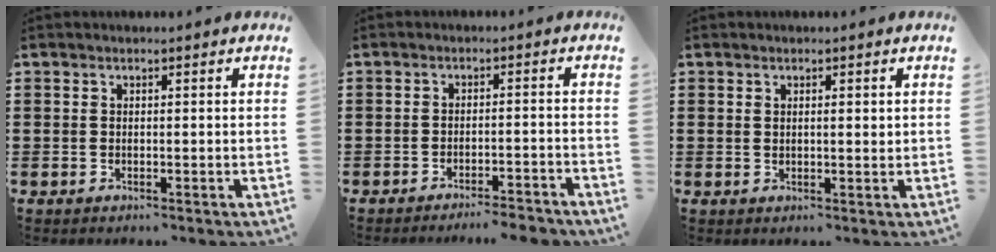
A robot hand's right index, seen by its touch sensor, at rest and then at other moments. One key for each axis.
{"total": 3.2, "fx": -3.1, "fy": -0.2, "fz": 0.7, "tx": -0.015, "ty": -0.002, "tz": -0.065}
{"total": 1.3, "fx": 0.4, "fy": 0.4, "fz": 1.1, "tx": -0.023, "ty": 0.004, "tz": 0.005}